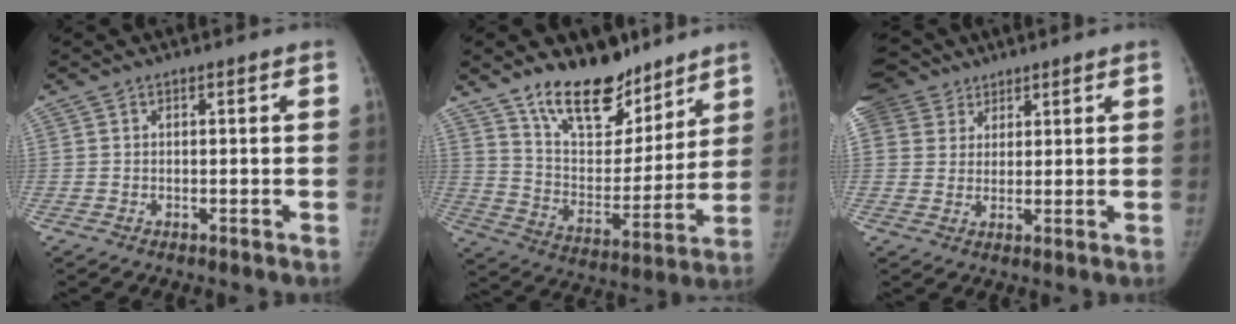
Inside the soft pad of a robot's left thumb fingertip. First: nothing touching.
{"total": 18.5, "force": [13.6, 9.1, 8.6], "torque": [-0.083, -0.091, 0.228]}
{"total": 12.5, "force": [6.8, 9.8, 3.8], "torque": [-0.078, 0.014, 0.128]}